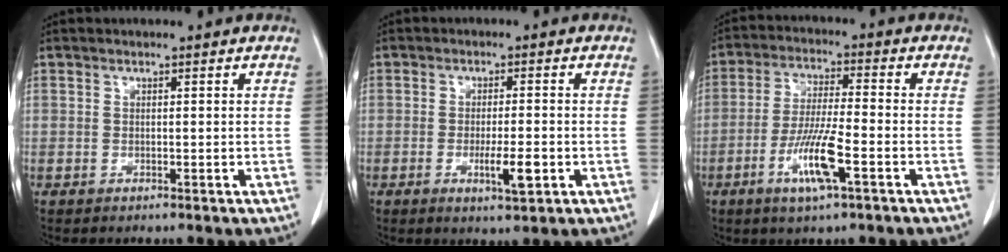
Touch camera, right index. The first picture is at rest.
{"total": 4.7, "force": [-1.5, 0.7, 4.4], "torque": [-0.076, -0.005, -0.020]}
{"total": 9.2, "force": [-3.9, 0.6, 8.3], "torque": [-0.164, -0.011, -0.074]}